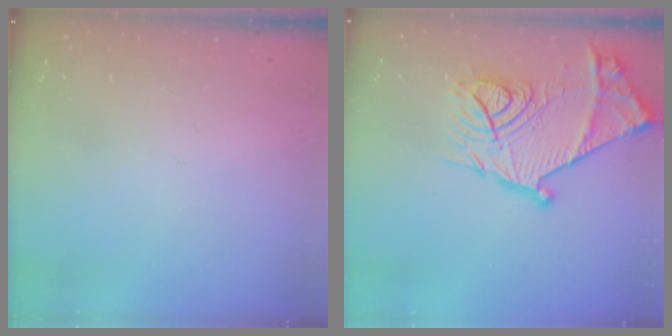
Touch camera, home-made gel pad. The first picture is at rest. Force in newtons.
{"total": 23.5, "press": 23.5, "slide": 1.5}